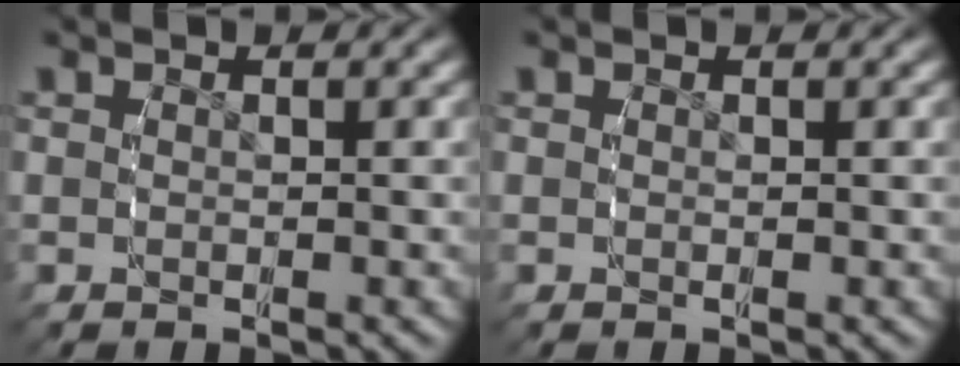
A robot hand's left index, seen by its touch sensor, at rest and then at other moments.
{"total": 0.0}